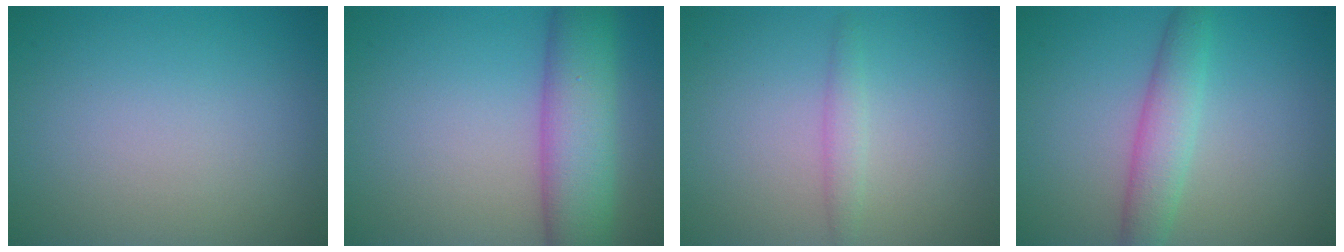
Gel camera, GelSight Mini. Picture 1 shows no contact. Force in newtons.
{"total": 7.6, "press": 7.6, "slide": 0.1}
{"total": 1.4, "press": 1.4, "slide": 0.0}
{"total": 3.4, "press": 3.4, "slide": 0.1}